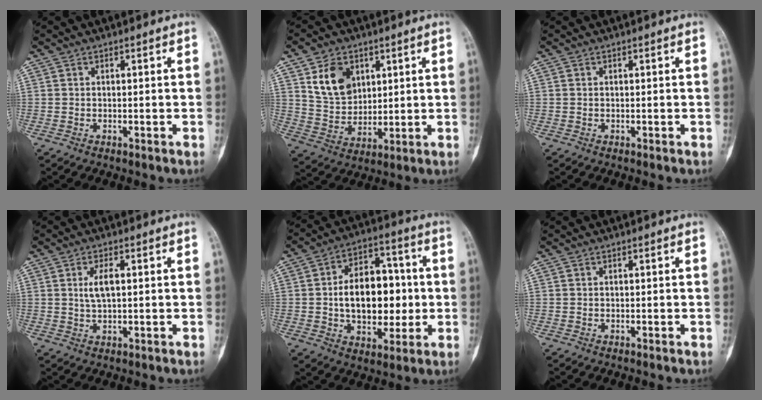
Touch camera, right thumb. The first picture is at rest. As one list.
[{"total": 10.1, "force": [4.3, 7.2, 5.5], "torque": [-0.075, -0.025, 0.092]}, {"total": 0.0}, {"total": 3.9, "force": [0.8, 1.4, 3.5], "torque": [-0.068, -0.001, 0.017]}, {"total": 16.7, "force": [-0.1, 10.8, 12.8], "torque": [-0.159, 0.027, 0.003]}, {"total": 0.0}]